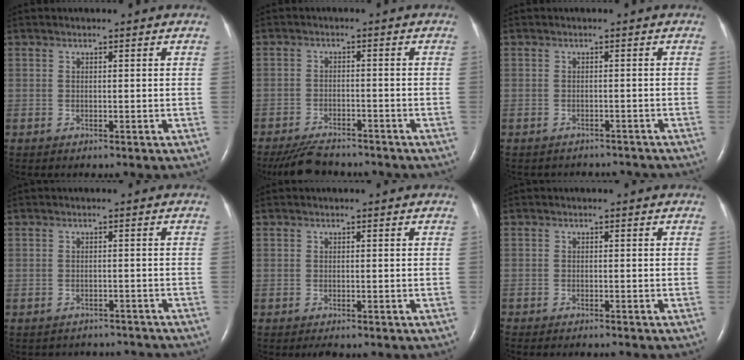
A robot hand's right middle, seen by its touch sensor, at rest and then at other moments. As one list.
[{"total": 7.3, "force": [-6.6, 1.6, 2.6], "torque": [-0.048, -0.018, -0.107]}, {"total": 5.2, "force": [-4.9, 1.5, 0.3], "torque": [-0.001, 0.000, -0.053]}, {"total": 7.5, "force": [-7.0, 2.4, 0.7], "torque": [-0.013, 0.008, -0.073]}, {"total": 0.8, "force": [-0.7, 0.1, 0.4], "torque": [-0.009, -0.003, -0.008]}, {"total": 4.2, "force": [-3.9, 0.2, 1.7], "torque": [-0.018, -0.006, -0.054]}]